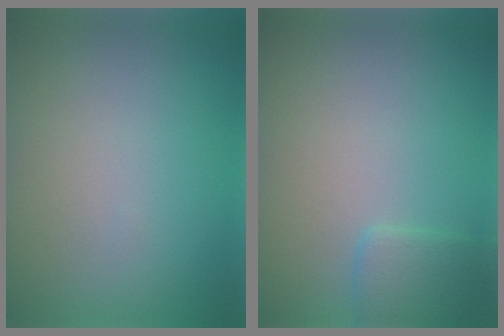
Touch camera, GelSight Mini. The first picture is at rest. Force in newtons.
{"total": 1.8, "press": 1.8, "slide": 0.1}